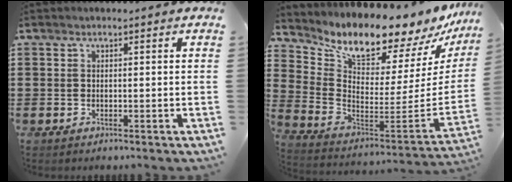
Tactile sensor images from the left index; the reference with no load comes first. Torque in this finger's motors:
{"motor_torque": [1.66, -0.48, 1.05, 0.21]}